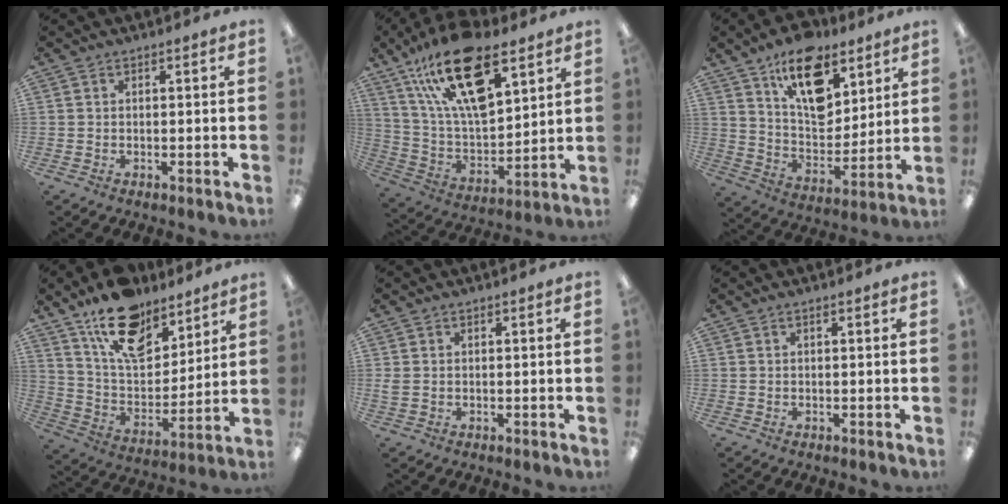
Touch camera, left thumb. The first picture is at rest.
{"total": 23.1, "force": [14.0, 9.7, 15.7], "torque": [-0.301, -0.072, 0.240]}
{"total": 17.5, "force": [10.7, 9.4, 10.2], "torque": [-0.151, -0.052, 0.187]}
{"total": 17.4, "force": [12.6, 8.8, 8.2], "torque": [-0.140, -0.071, 0.226]}
{"total": 1.3, "force": [0.3, 0.8, 0.9], "torque": [-0.020, 0.003, 0.005]}
{"total": 0.0}